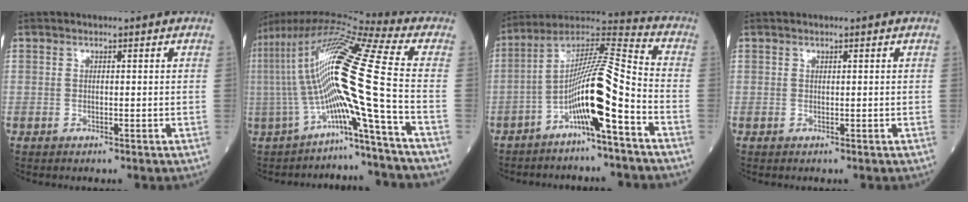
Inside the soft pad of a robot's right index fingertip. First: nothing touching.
{"total": 17.2, "force": [-4.3, -2.4, 16.4], "torque": [-0.324, 0.029, -0.091]}
{"total": 12.5, "force": [-5.4, 0.0, 11.3], "torque": [-0.212, 0.017, -0.103]}
{"total": 0.0}